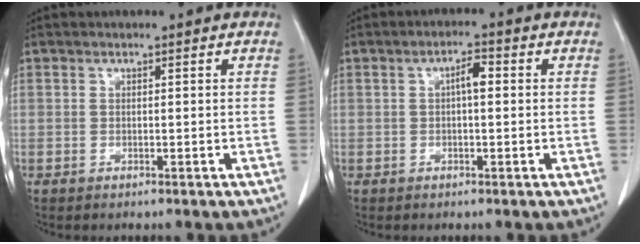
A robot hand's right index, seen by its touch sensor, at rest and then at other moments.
{"total": 2.8, "force": [0.3, 0.8, 2.6], "torque": [-0.043, 0.007, 0.003]}